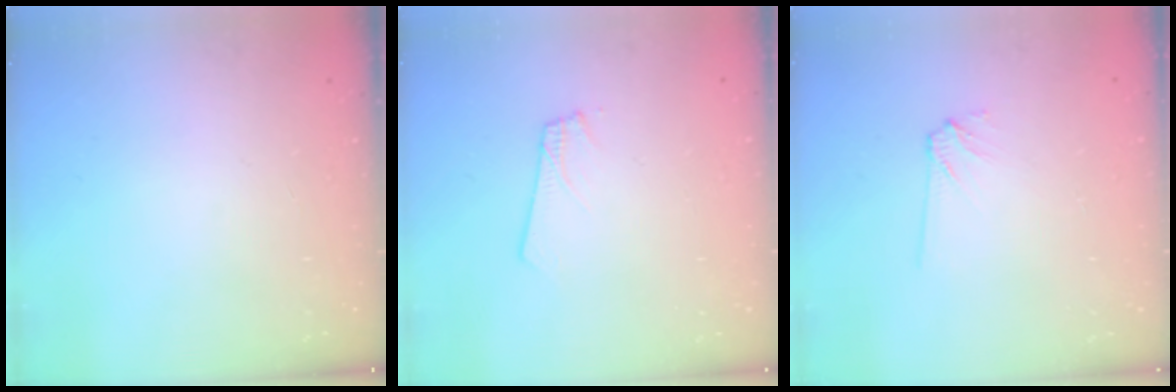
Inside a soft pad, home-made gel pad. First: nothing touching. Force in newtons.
{"total": 1.8, "press": 1.8, "slide": 0.1}
{"total": 4.2, "press": 4.2, "slide": 0.5}